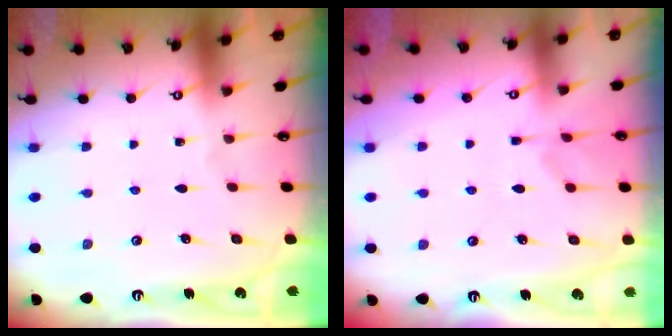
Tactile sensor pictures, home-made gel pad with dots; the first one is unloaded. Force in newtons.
{"total": 1.6, "press": 0.9, "slide": 1.3}